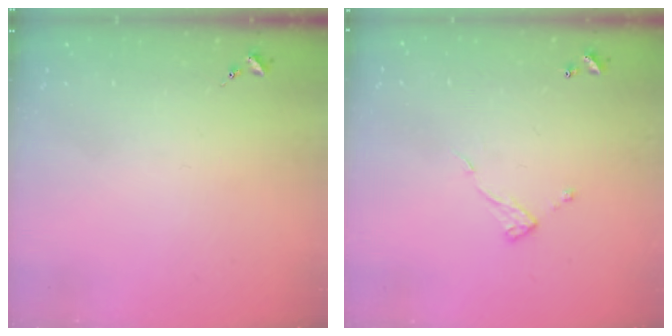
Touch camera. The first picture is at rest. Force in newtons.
{"total": 7.0, "press": 7.0, "slide": 0.4}